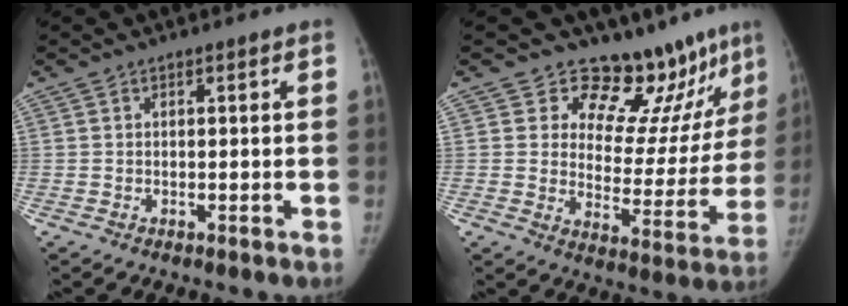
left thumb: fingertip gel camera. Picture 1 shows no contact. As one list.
[{"total": 14.9, "force": [12.4, 6.8, 4.9], "torque": [-0.007, -0.105, 0.163]}]